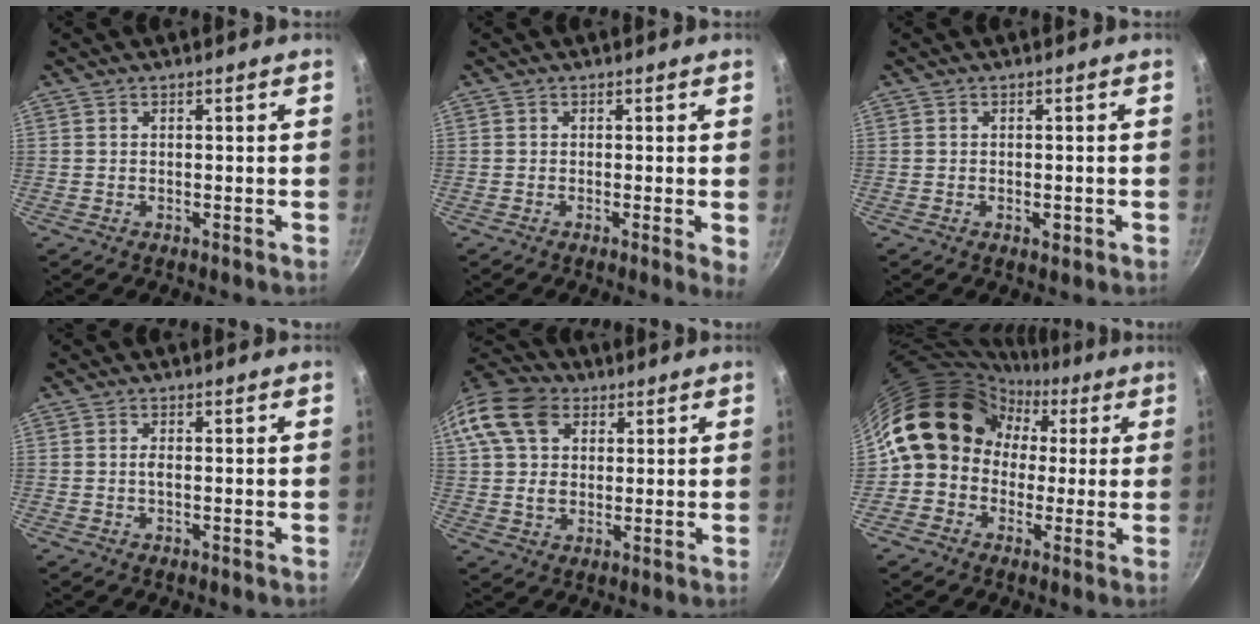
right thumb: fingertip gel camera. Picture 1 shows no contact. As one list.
[{"total": 2.4, "force": [-0.1, 0.5, 2.3], "torque": [-0.030, -0.008, -0.007]}, {"total": 1.6, "force": [-0.5, 0.9, 1.2], "torque": [-0.016, 0.000, -0.009]}, {"total": 1.0, "force": [-0.1, 0.4, 1.0], "torque": [-0.020, 0.002, -0.004]}, {"total": 14.7, "force": [5.1, 10.7, 8.7], "torque": [-0.167, 0.011, 0.083]}, {"total": 14.7, "force": [1.2, 12.8, 7.1], "torque": [-0.079, 0.045, 0.000]}]